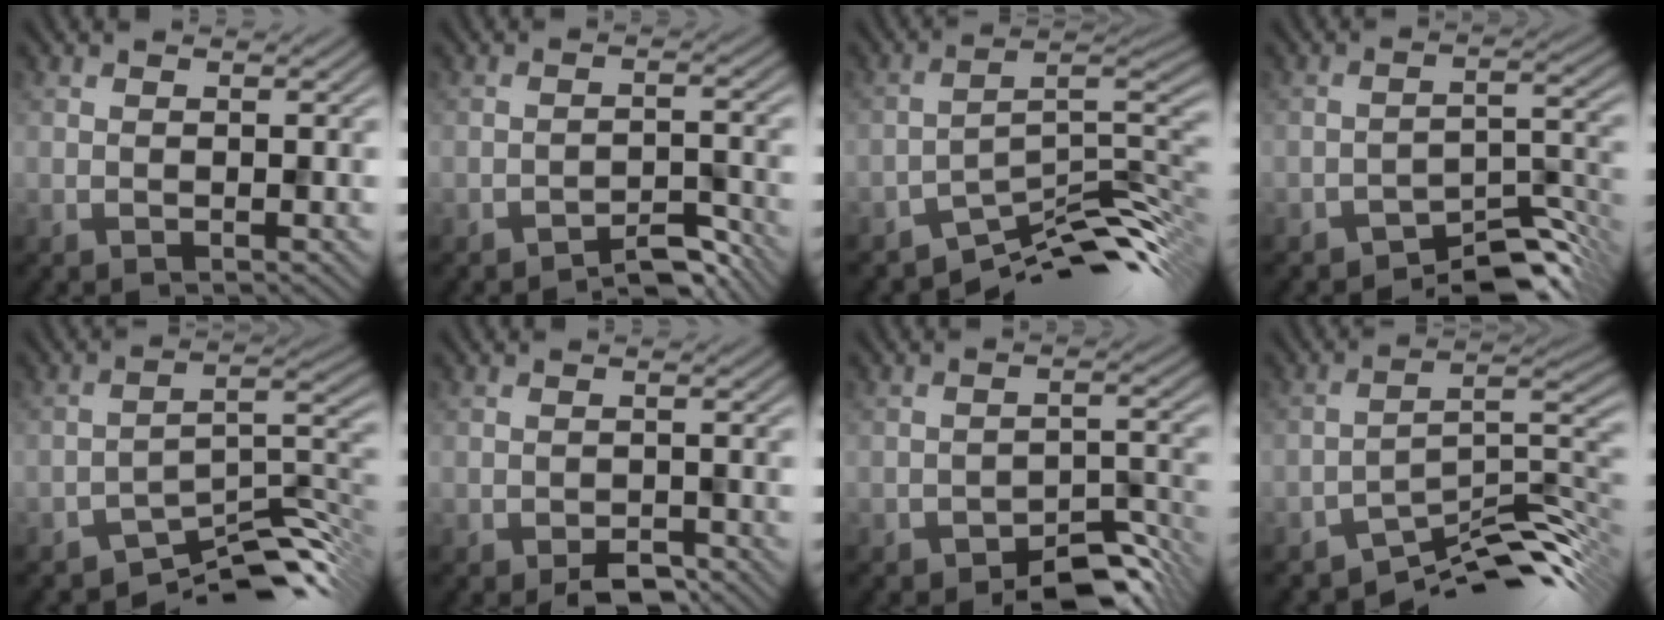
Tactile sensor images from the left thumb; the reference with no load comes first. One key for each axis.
{"total": 3.3, "fx": -3.1, "fy": 0.5, "fz": 1.1, "tx": -0.011, "ty": 0.012, "tz": -0.052}
{"total": 11.1, "fx": -8.6, "fy": 3.0, "fz": 6.3, "tx": -0.086, "ty": 0.000, "tz": -0.150}
{"total": 6.7, "fx": -5.8, "fy": 1.8, "fz": 2.8, "tx": -0.027, "ty": 0.007, "tz": -0.097}
{"total": 9.3, "fx": -7.7, "fy": 2.4, "fz": 4.7, "tx": -0.059, "ty": 0.006, "tz": -0.138}
{"total": 2.4, "fx": -2.0, "fy": 0.9, "fz": 1.1, "tx": -0.015, "ty": 0.001, "tz": -0.032}
{"total": 5.9, "fx": -4.6, "fy": 2.3, "fz": 3.0, "tx": -0.034, "ty": 0.005, "tz": -0.070}
{"total": 10.2, "fx": -8.2, "fy": 2.4, "fz": 5.6, "tx": -0.074, "ty": 0.002, "tz": -0.144}